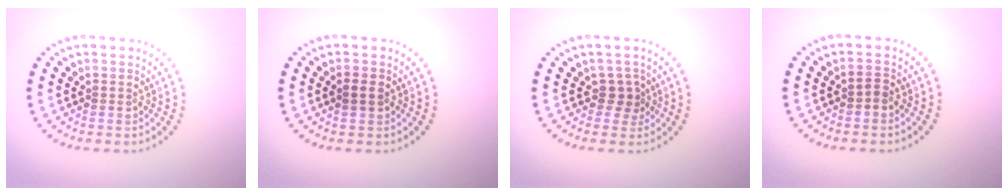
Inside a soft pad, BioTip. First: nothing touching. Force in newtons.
{"total": 1.3, "press": 1.3, "slide": 0.3}
{"total": 1.6, "press": 1.2, "slide": 1.1}
{"total": 0.8, "press": 0.7, "slide": 0.4}